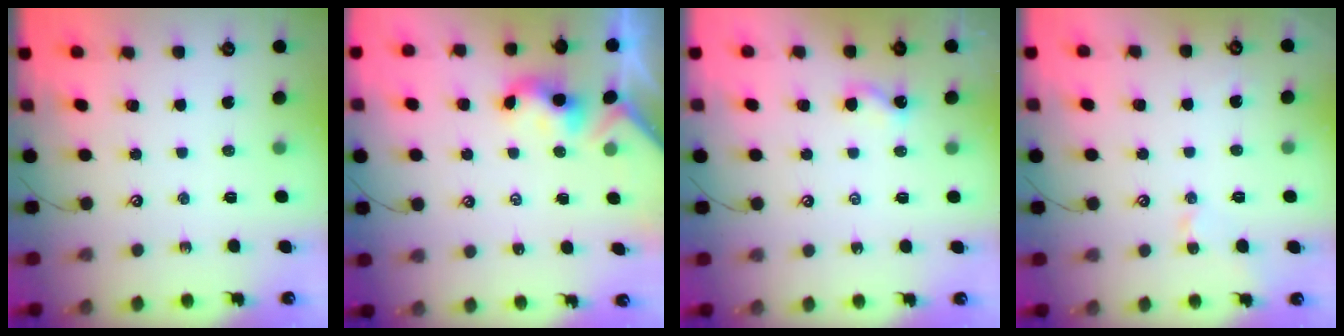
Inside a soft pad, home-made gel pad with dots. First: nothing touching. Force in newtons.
{"total": 2.4, "press": 2.3, "slide": 0.2}
{"total": 1.7, "press": 1.6, "slide": 0.3}
{"total": 2.2, "press": 2.2, "slide": 0.3}